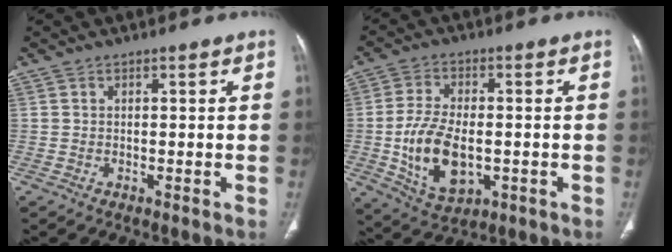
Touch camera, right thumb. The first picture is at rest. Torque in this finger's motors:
{"motor_torque": [-0.13, 1.21, 0.70, 0.79, 0.26]}